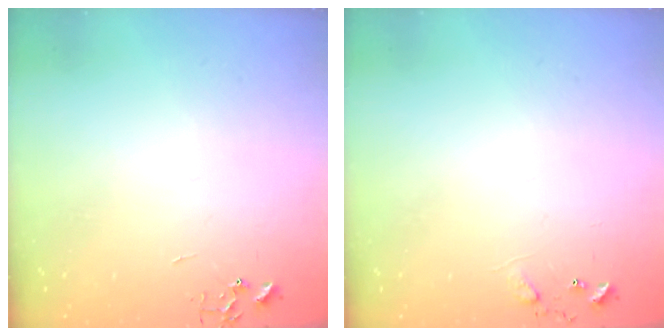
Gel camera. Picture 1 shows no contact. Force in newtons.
{"total": 8.0, "press": 8.0, "slide": 0.4}